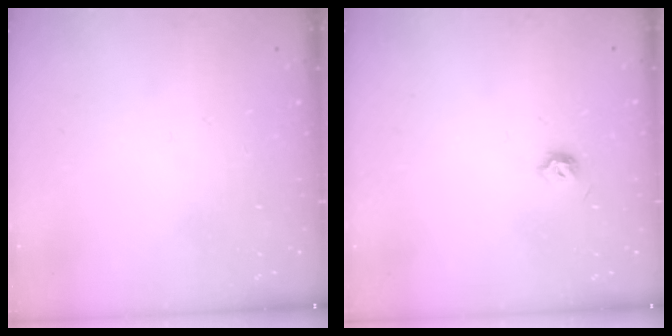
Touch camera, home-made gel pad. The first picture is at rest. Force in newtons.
{"total": 3.7, "press": 3.6, "slide": 0.9}